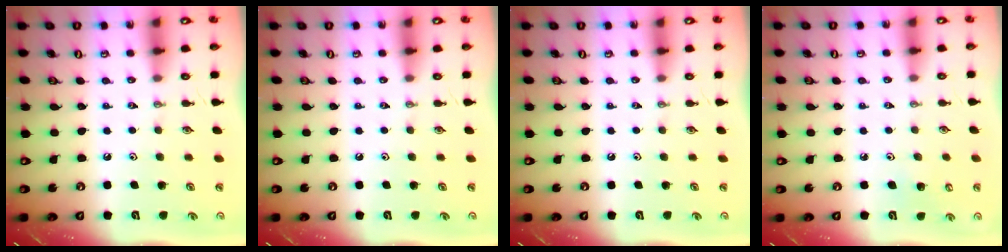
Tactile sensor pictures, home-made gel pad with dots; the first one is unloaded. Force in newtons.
{"total": 0.0}
{"total": 0.0}
{"total": 6.2, "press": 6.0, "slide": 1.4}